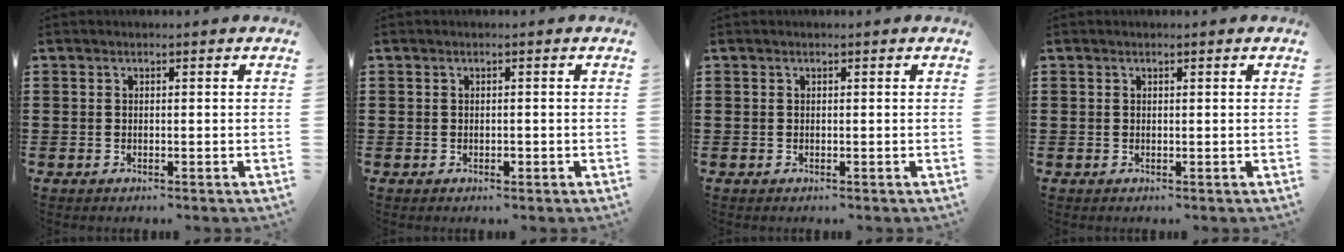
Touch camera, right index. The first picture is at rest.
{"total": 0.7, "force": [-0.4, 0.3, 0.5], "torque": [-0.011, -0.004, -0.007]}
{"total": 0.0}
{"total": 0.0}